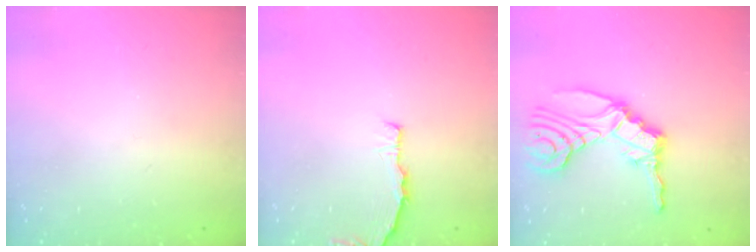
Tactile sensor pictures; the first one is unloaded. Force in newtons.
{"total": 3.8, "press": 3.7, "slide": 0.3}
{"total": 14.1, "press": 13.9, "slide": 2.4}